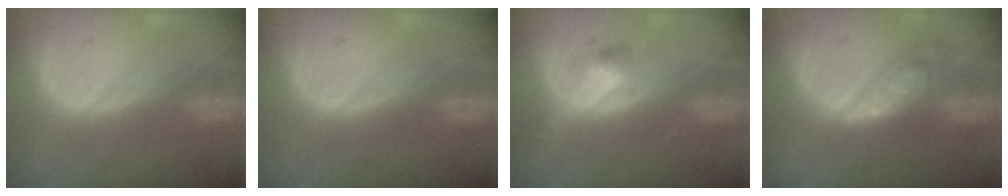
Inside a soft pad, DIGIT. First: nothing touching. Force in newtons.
{"total": 0.0}
{"total": 3.3, "press": 3.3, "slide": 0.2}
{"total": 6.1, "press": 5.3, "slide": 2.9}